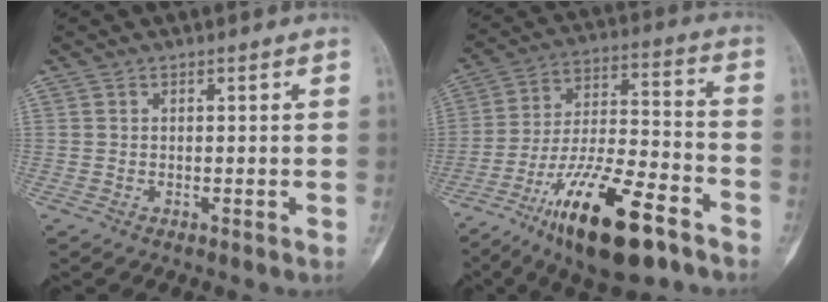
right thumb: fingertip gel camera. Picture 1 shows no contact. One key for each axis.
{"total": 21.2, "fx": -12.5, "fy": 6.8, "fz": 15.7, "tx": -0.287, "ty": 0.068, "tz": -0.215}